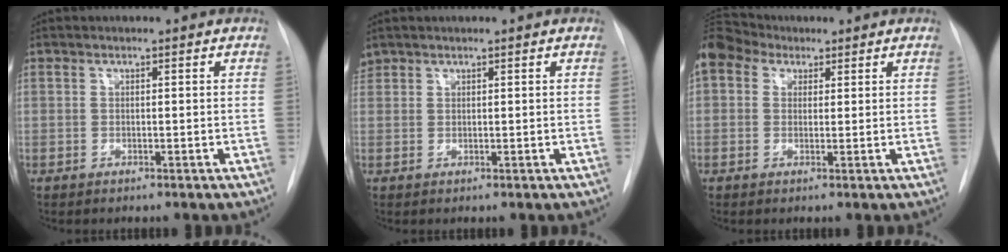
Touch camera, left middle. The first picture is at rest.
{"total": 1.5, "force": [1.2, 0.8, 0.0], "torque": [-0.005, 0.016, 0.026]}
{"total": 11.0, "force": [6.3, 7.8, 4.5], "torque": [-0.125, 0.056, 0.117]}